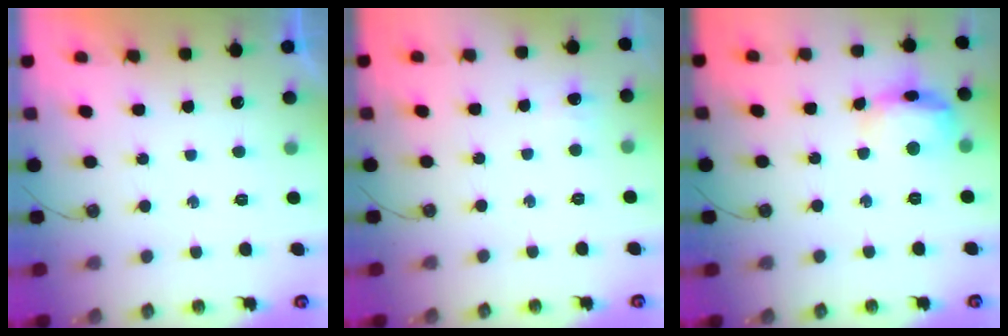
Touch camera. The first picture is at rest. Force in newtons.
{"total": 4.5, "press": 4.4, "slide": 0.9}
{"total": 13.7, "press": 13.6, "slide": 1.2}